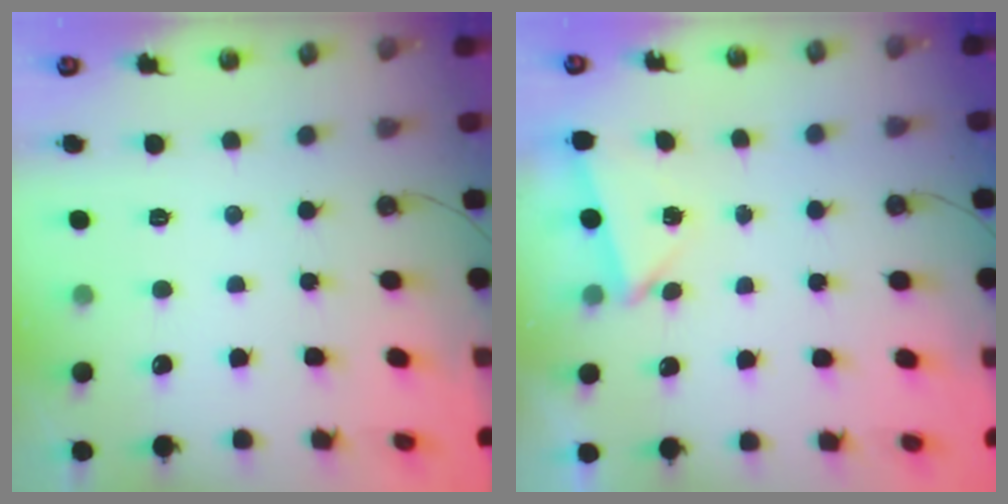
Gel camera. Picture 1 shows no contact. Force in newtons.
{"total": 2.3, "press": 2.0, "slide": 1.2}